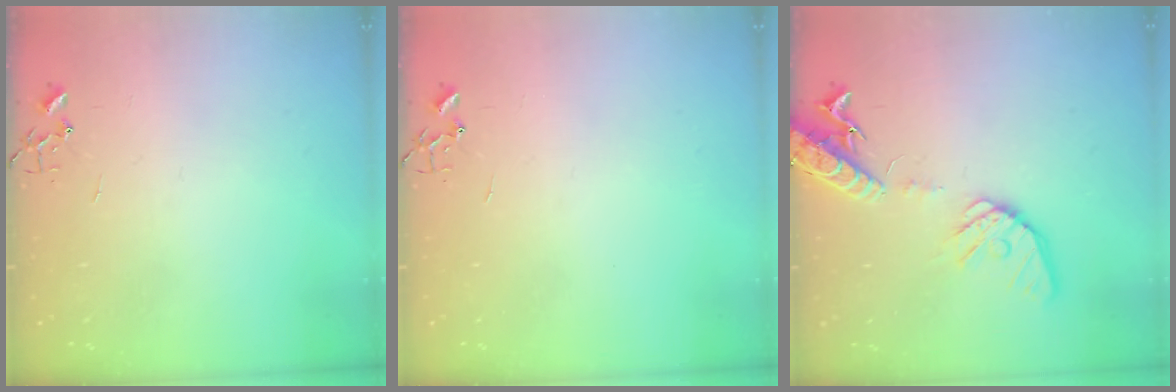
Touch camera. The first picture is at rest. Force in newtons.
{"total": 0.0}
{"total": 16.0, "press": 15.8, "slide": 2.5}